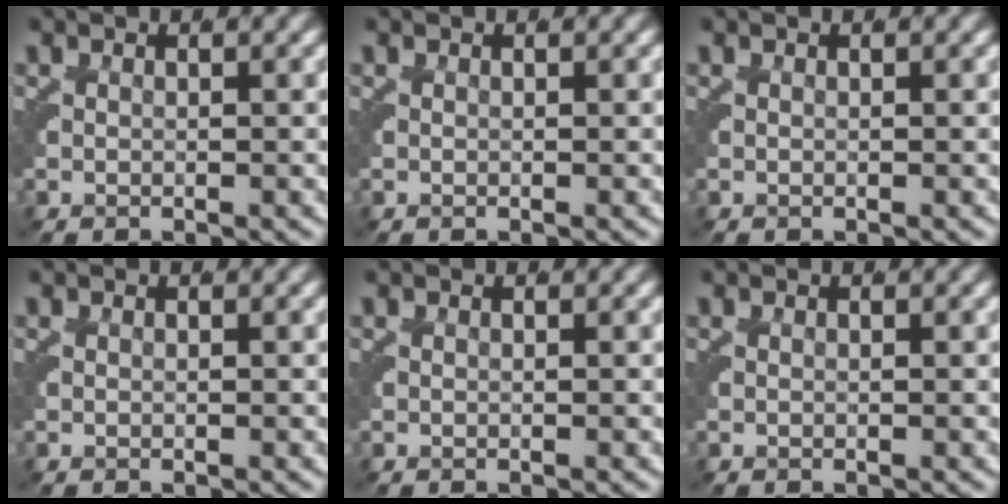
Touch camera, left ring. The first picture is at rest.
{"total": 0.0}
{"total": 0.0}
{"total": 0.0}
{"total": 0.0}
{"total": 0.0}